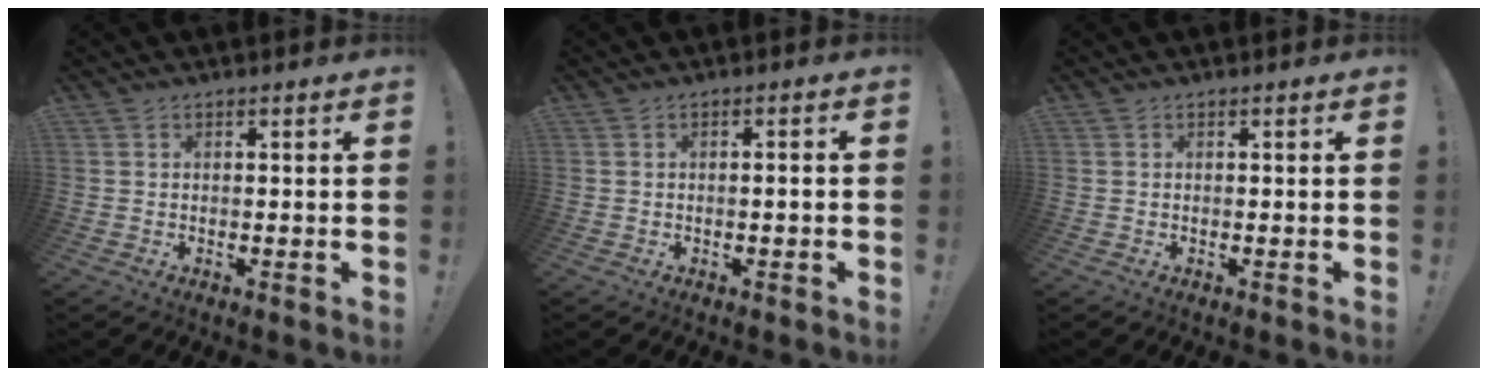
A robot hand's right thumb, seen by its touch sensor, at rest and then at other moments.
{"total": 1.5, "force": [-0.7, -0.1, 1.3], "torque": [-0.027, 0.004, -0.013]}
{"total": 0.0}